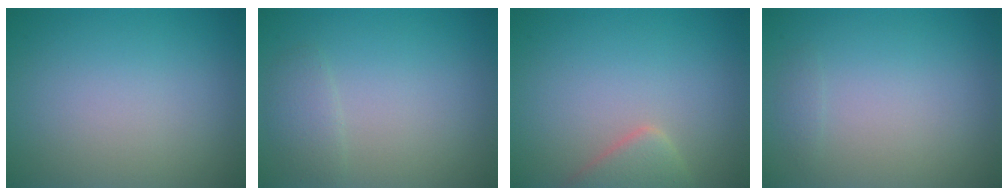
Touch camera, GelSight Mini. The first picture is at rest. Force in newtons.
{"total": 1.4, "press": 1.4, "slide": 0.1}
{"total": 2.8, "press": 2.7, "slide": 0.1}
{"total": 0.6, "press": 0.6, "slide": 0.0}